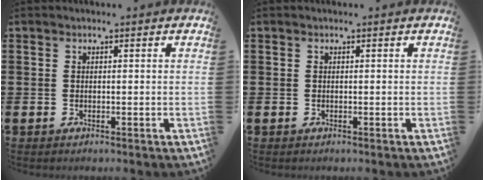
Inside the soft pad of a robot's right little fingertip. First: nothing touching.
{"total": 0.0}